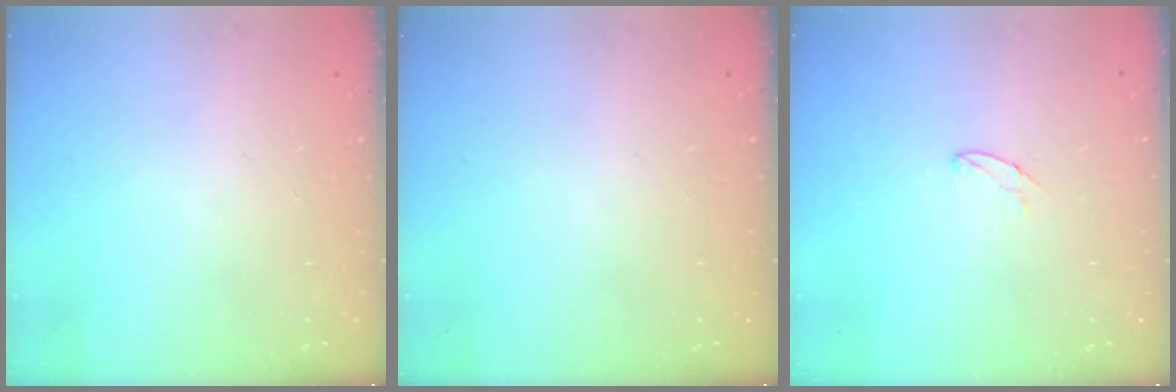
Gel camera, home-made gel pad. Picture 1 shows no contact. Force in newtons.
{"total": 0.0}
{"total": 4.2, "press": 4.2, "slide": 0.3}